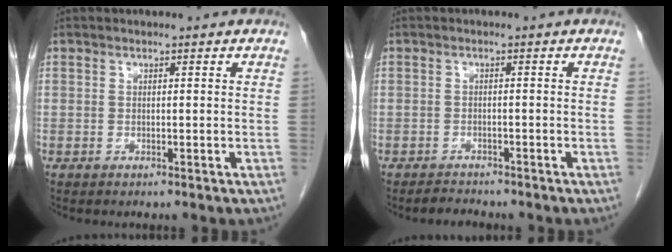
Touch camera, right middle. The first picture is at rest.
{"total": 1.9, "force": [-1.8, 0.5, 0.2], "torque": [-0.011, -0.006, -0.027]}